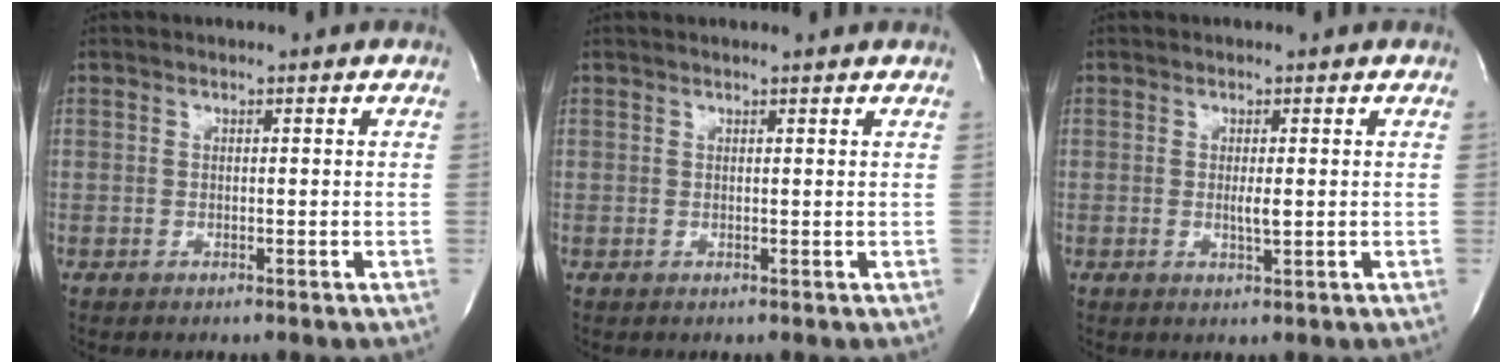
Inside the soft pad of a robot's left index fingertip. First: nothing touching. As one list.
[{"total": 2.9, "force": [2.7, -0.1, 1.0], "torque": [-0.017, 0.015, 0.028]}, {"total": 1.7, "force": [0.0, 0.1, 1.6], "torque": [-0.033, -0.004, 0.001]}]